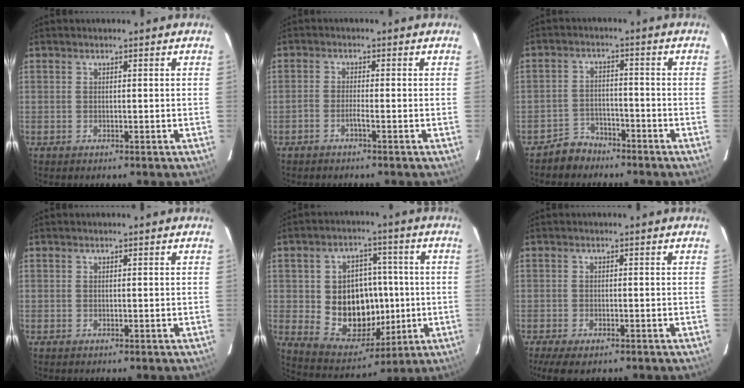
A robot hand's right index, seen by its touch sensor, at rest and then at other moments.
{"total": 1.5, "force": [-1.1, 0.0, 1.0], "torque": [-0.031, 0.004, -0.027]}
{"total": 4.8, "force": [-3.9, 2.8, 0.1], "torque": [-0.017, 0.018, -0.068]}
{"total": 0.0}
{"total": 14.8, "force": [-1.0, 11.9, 8.7], "torque": [-0.177, 0.009, 0.011]}
{"total": 5.6, "force": [-4.0, 1.9, 3.4], "torque": [-0.082, -0.024, -0.068]}